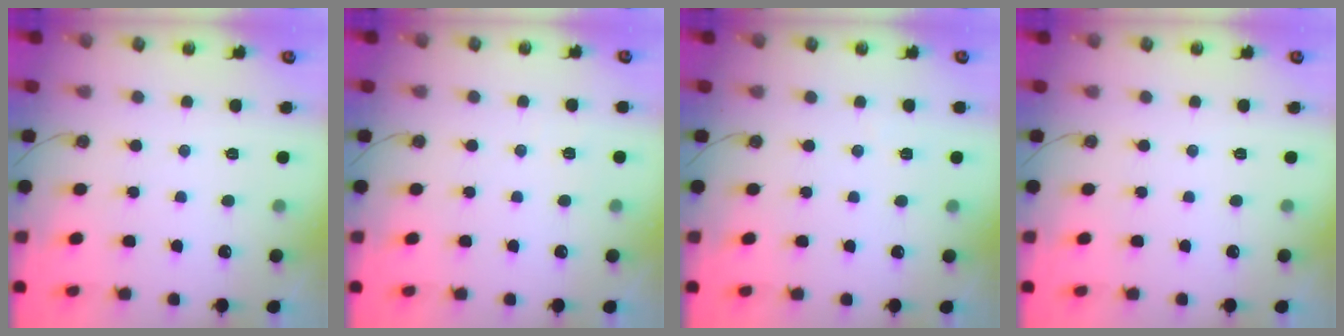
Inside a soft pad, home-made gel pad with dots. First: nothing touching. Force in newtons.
{"total": 2.4, "press": 2.3, "slide": 0.6}
{"total": 1.8, "press": 1.7, "slide": 0.6}
{"total": 0.0}